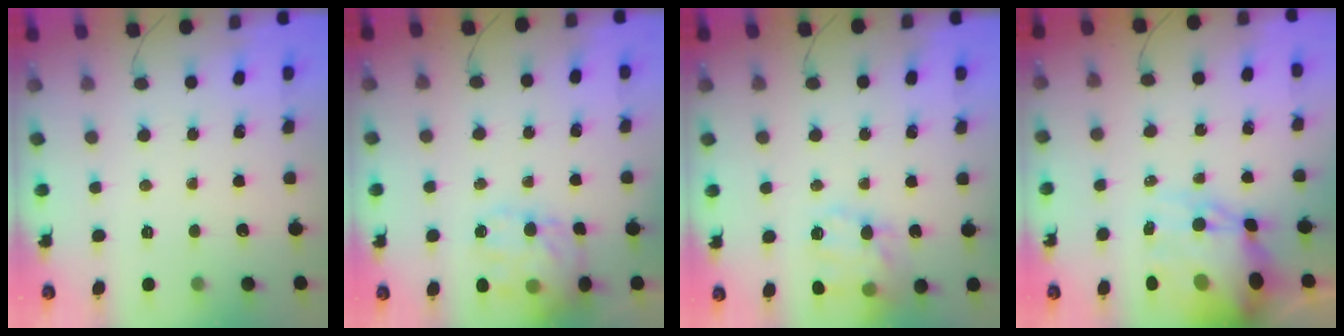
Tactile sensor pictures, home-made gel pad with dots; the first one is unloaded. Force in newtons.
{"total": 13.1, "press": 12.8, "slide": 2.8}
{"total": 17.5, "press": 17.3, "slide": 2.7}
{"total": 15.6, "press": 15.1, "slide": 3.9}